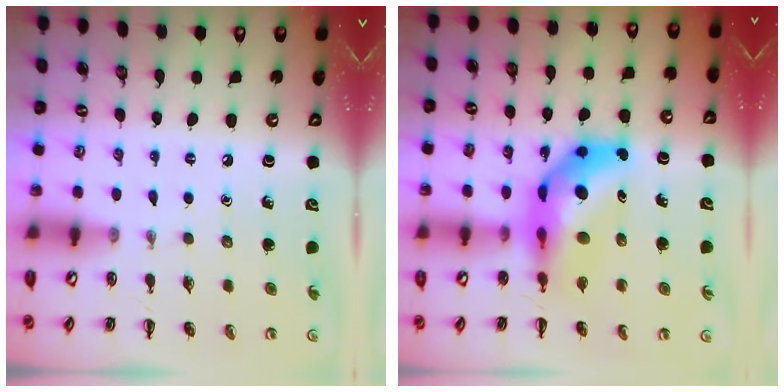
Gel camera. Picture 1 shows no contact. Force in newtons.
{"total": 11.8, "press": 11.2, "slide": 3.7}